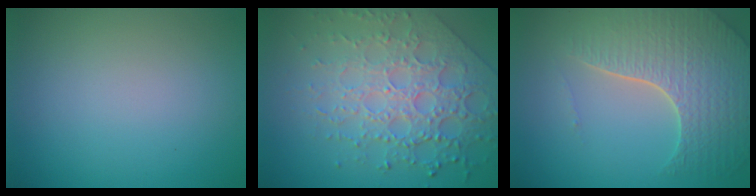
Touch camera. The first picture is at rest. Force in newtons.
{"total": 7.6, "press": 5.5, "slide": 5.2}
{"total": 7.0, "press": 5.2, "slide": 4.6}